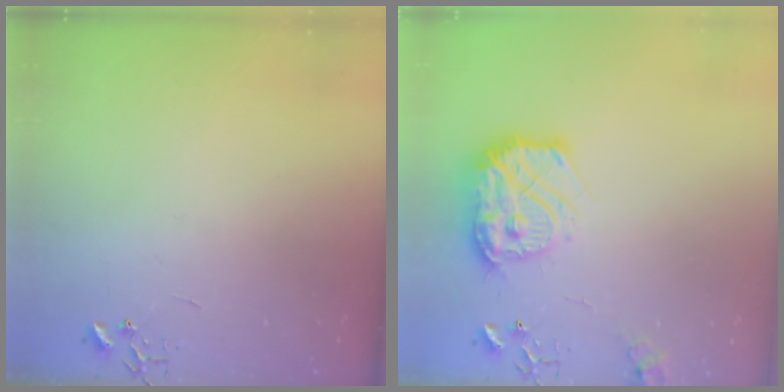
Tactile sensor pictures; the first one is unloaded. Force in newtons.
{"total": 18.7, "press": 18.6, "slide": 1.8}